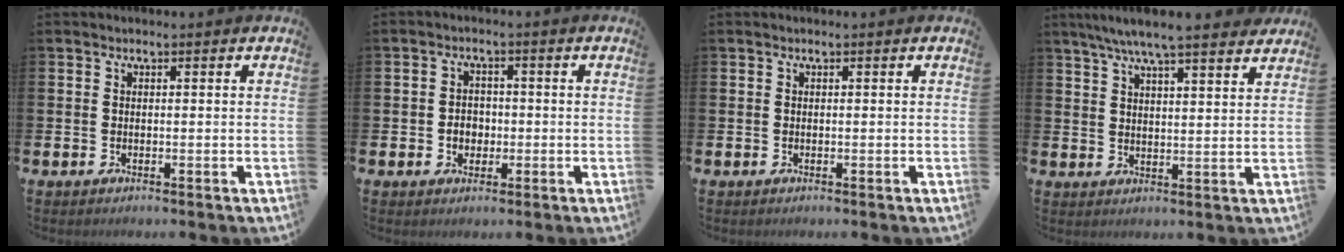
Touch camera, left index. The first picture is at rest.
{"total": 2.3, "force": [-0.5, 2.0, 1.0], "torque": [-0.010, 0.001, -0.017]}
{"total": 0.0}
{"total": 7.1, "force": [6.6, 0.3, 2.7], "torque": [-0.058, -0.028, 0.115]}